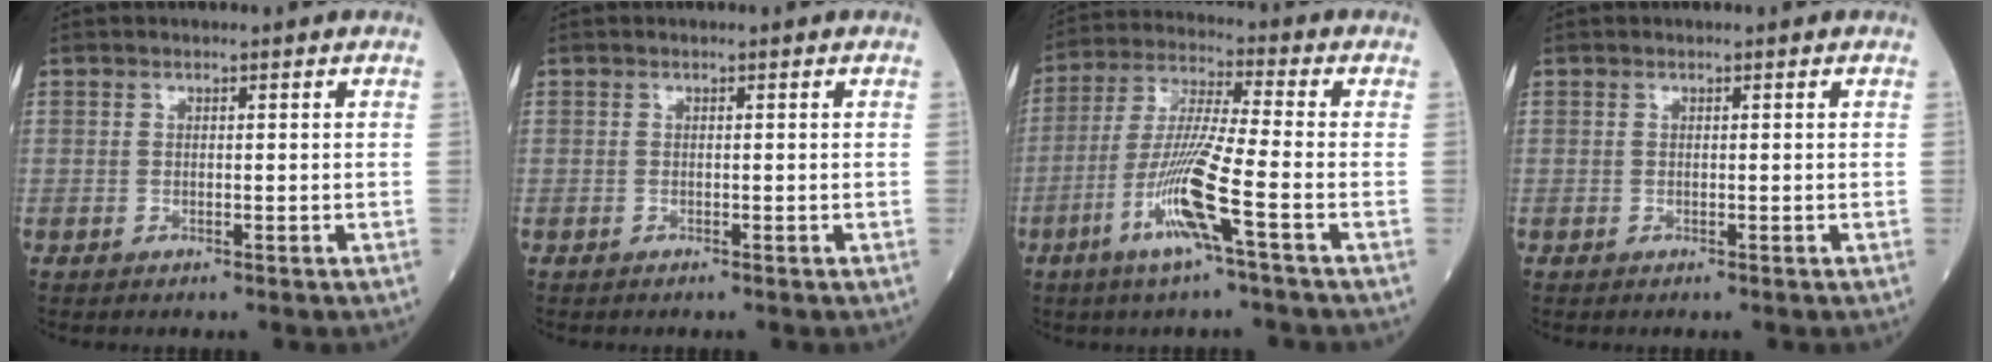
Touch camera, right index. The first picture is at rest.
{"total": 0.0}
{"total": 11.4, "force": [-4.8, -0.7, 10.4], "torque": [-0.212, -0.009, -0.096]}
{"total": 0.0}